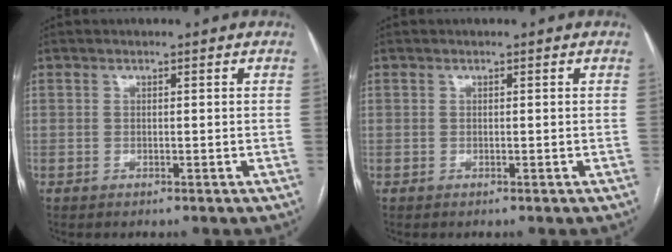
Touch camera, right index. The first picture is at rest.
{"total": 0.0}